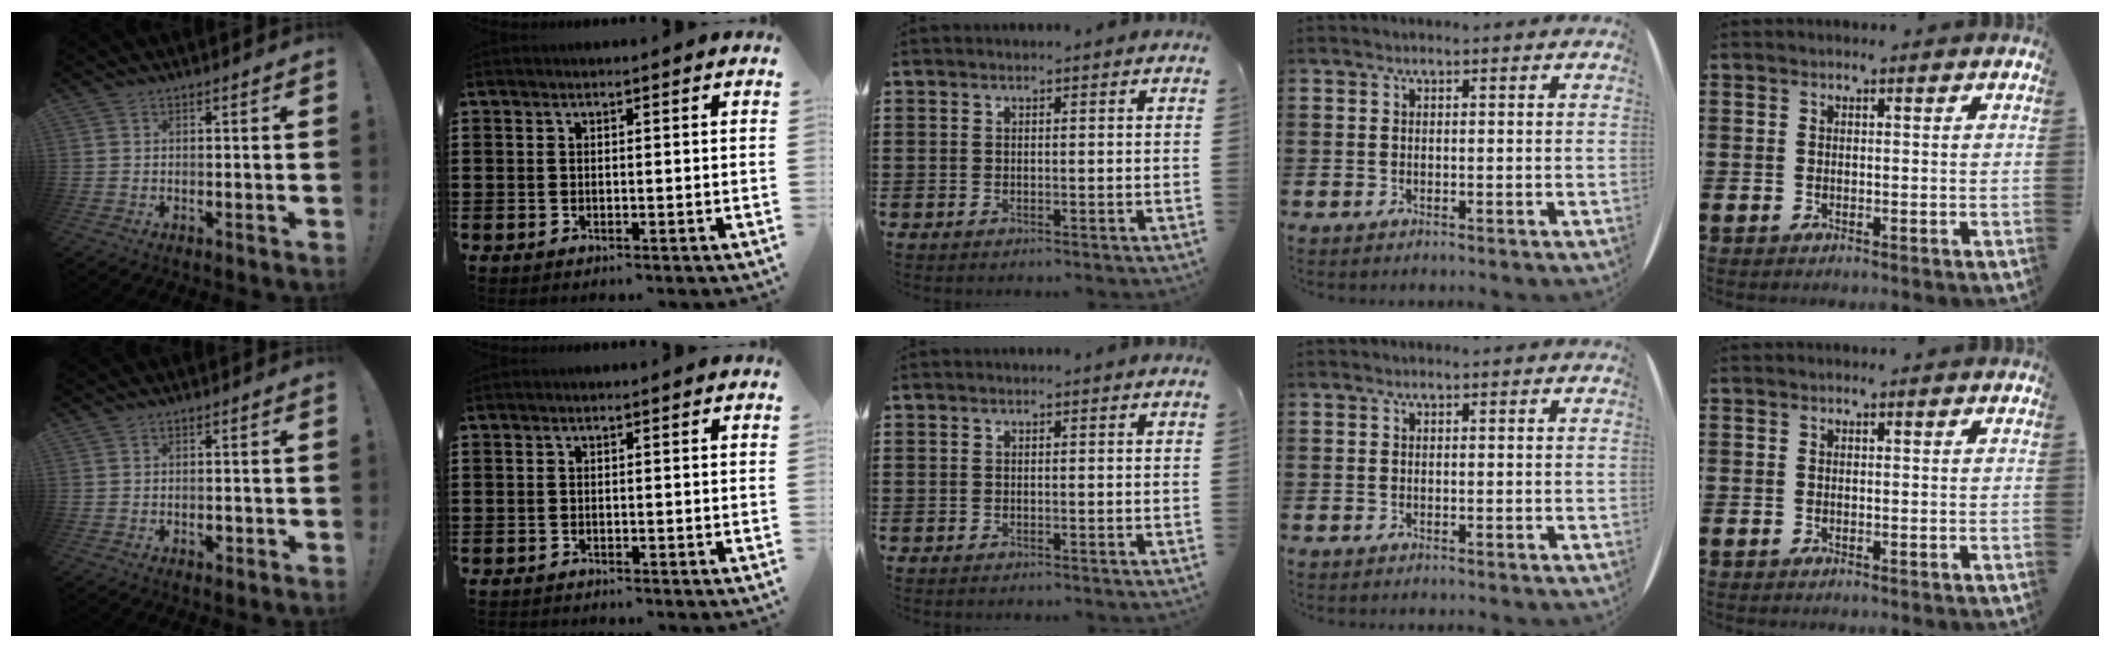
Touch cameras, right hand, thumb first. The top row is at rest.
{"thumb": {"total": 1.3, "force": [-0.6, 0.8, 0.8], "torque": [-0.007, 0.000, -0.010]}, "index": {"total": 0.6, "force": [-0.5, 0.2, -0.1], "torque": [0.001, 0.003, -0.013]}}